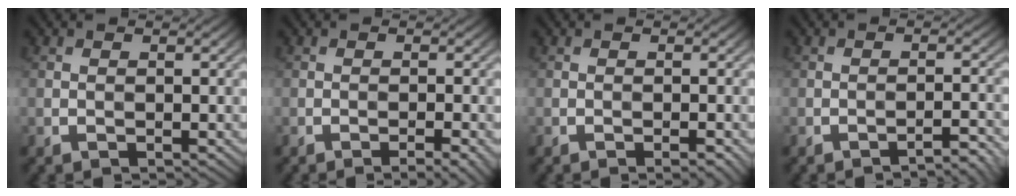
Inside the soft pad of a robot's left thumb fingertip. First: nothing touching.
{"total": 2.8, "force": [-1.7, 0.4, 2.3], "torque": [-0.032, 0.006, -0.027]}
{"total": 1.4, "force": [-0.8, 0.2, 1.1], "torque": [-0.015, 0.003, -0.012]}
{"total": 2.8, "force": [-2.3, 0.2, 1.5], "torque": [-0.016, 0.012, -0.039]}